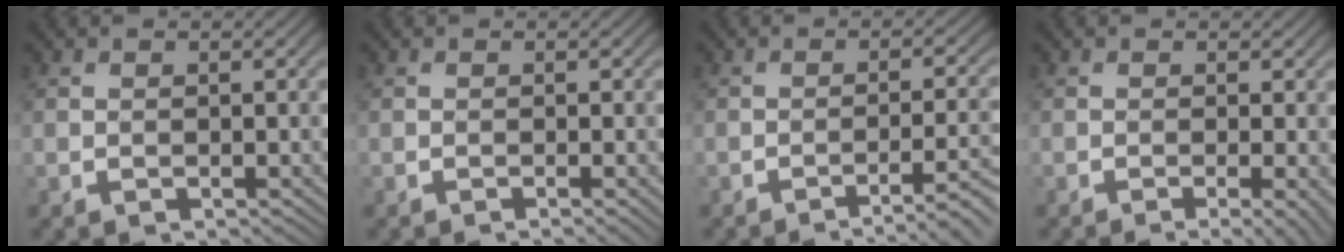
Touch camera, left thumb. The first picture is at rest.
{"total": 1.0, "force": [-0.4, 0.2, 0.9], "torque": [-0.008, 0.001, -0.009]}
{"total": 6.3, "force": [-3.5, 1.3, 5.1], "torque": [-0.076, 0.007, -0.049]}
{"total": 3.6, "force": [-1.5, 0.6, 3.1], "torque": [-0.037, 0.004, -0.026]}